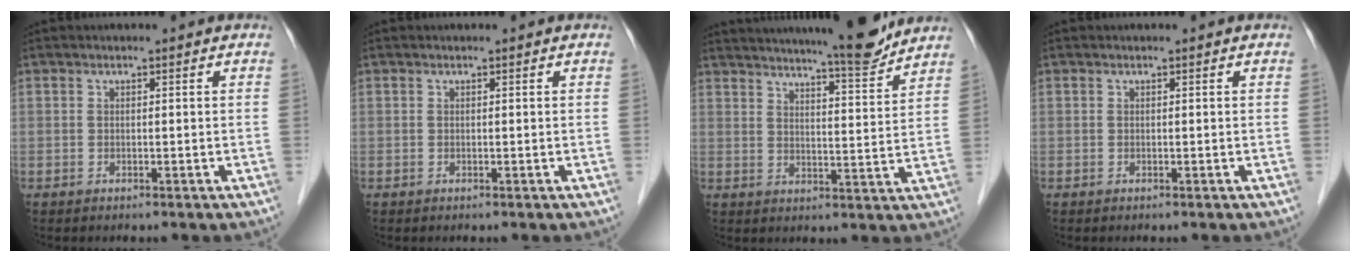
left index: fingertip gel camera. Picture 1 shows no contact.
{"total": 0.0}
{"total": 13.6, "force": [12.4, 0.2, 5.7], "torque": [-0.088, -0.010, 0.167]}
{"total": 0.0}